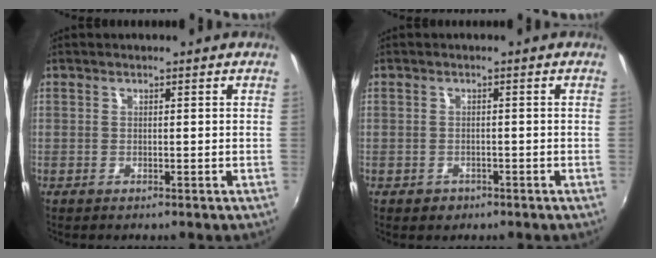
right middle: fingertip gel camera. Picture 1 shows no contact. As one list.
[{"total": 2.1, "force": [-1.1, 1.6, 0.6], "torque": [-0.013, -0.003, -0.015]}]